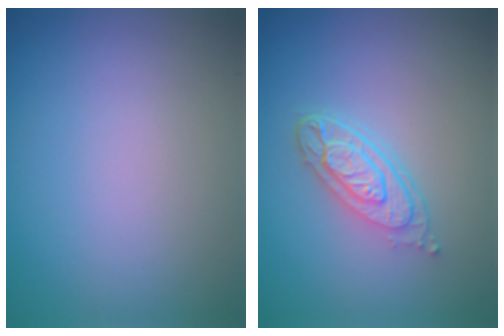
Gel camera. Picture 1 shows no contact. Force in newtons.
{"total": 4.0, "press": 3.1, "slide": 2.6}